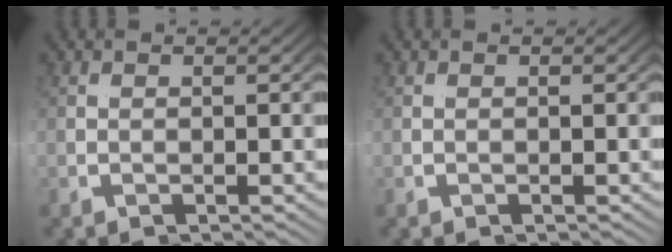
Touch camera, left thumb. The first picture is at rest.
{"total": 0.0}